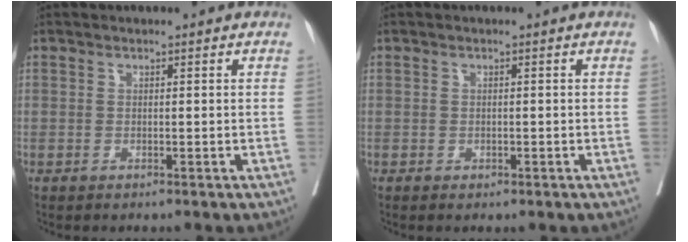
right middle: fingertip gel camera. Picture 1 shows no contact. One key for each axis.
{"total": 0.8, "fx": -0.4, "fy": 0.5, "fz": 0.5, "tx": -0.009, "ty": 0.000, "tz": -0.003}